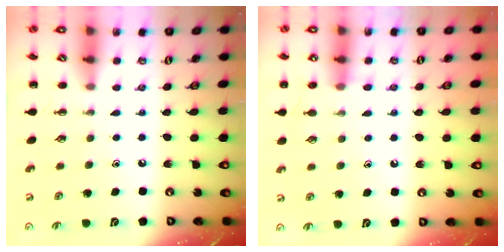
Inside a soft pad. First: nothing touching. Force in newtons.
{"total": 8.2, "press": 7.8, "slide": 2.5}